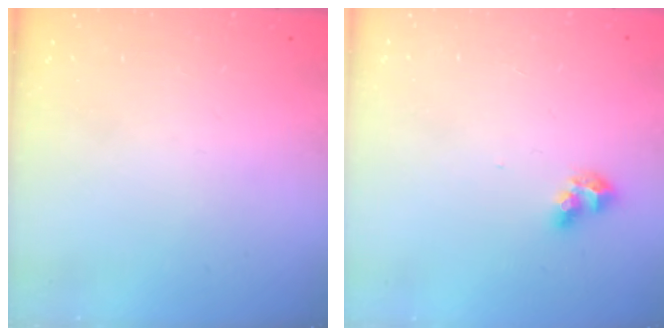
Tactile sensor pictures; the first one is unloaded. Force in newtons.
{"total": 6.8, "press": 6.8, "slide": 0.6}